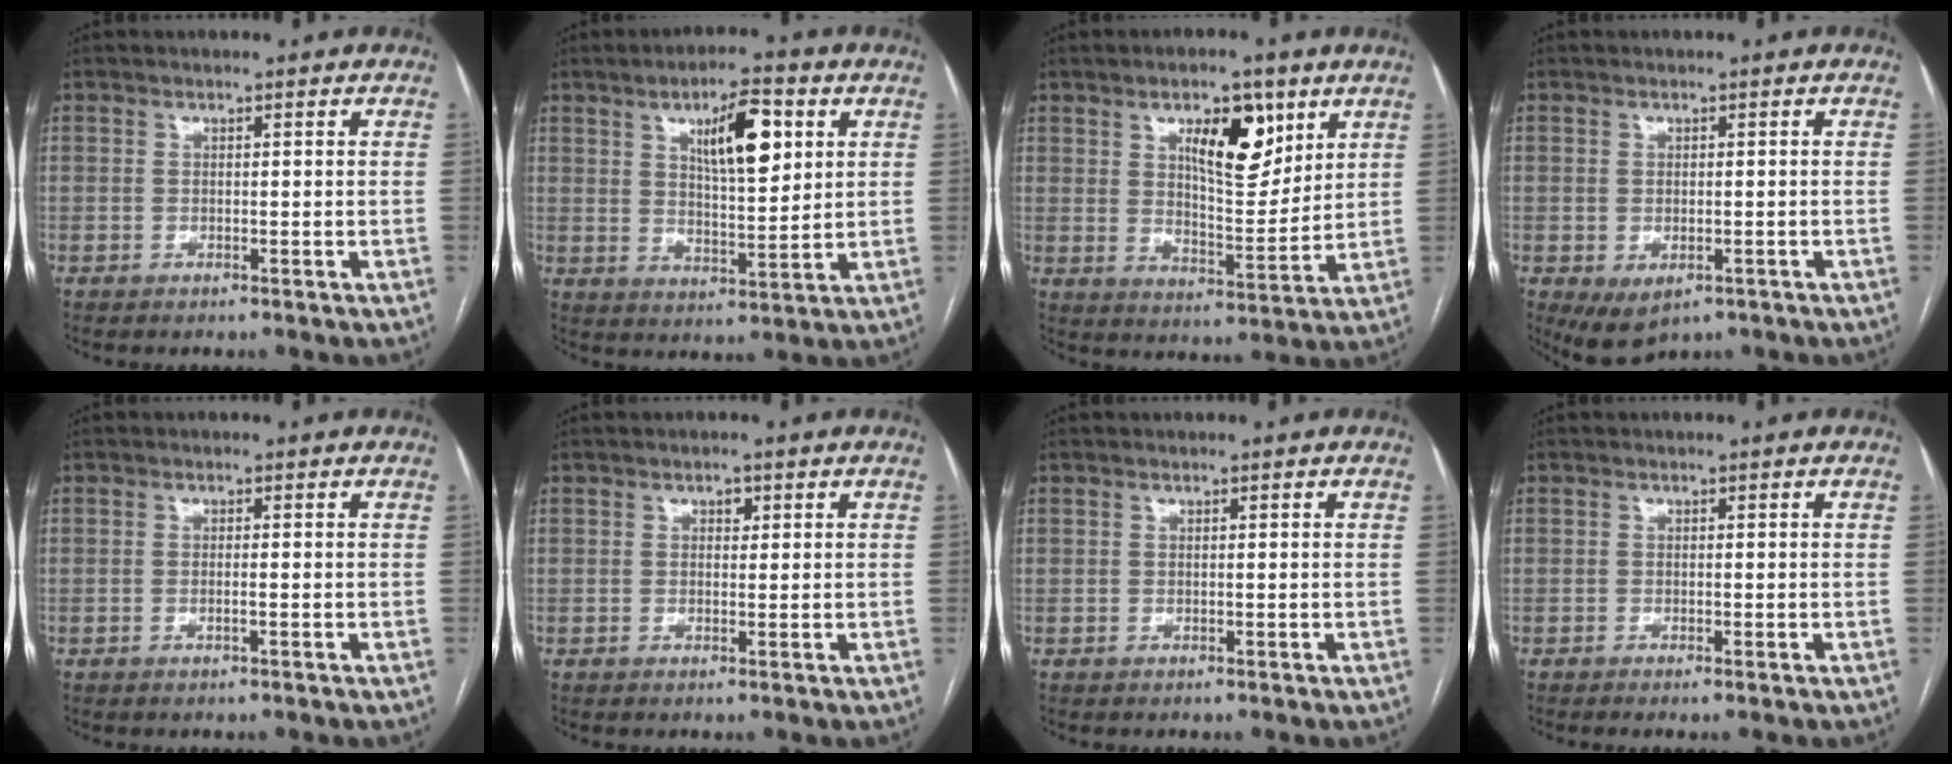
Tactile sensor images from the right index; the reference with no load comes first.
{"total": 10.4, "force": [4.1, 2.9, 9.1], "torque": [-0.150, 0.006, 0.071]}
{"total": 10.5, "force": [5.1, 3.8, 8.3], "torque": [-0.135, 0.001, 0.088]}
{"total": 4.7, "force": [-2.1, 2.7, 3.2], "torque": [-0.058, -0.008, -0.018]}
{"total": 0.6, "force": [-0.2, -0.1, 0.6], "torque": [-0.012, 0.000, -0.003]}
{"total": 1.3, "force": [0.7, 0.8, 0.7], "torque": [-0.009, 0.001, 0.009]}
{"total": 0.0}
{"total": 0.7, "force": [-0.4, -0.1, 0.6], "torque": [-0.012, -0.001, -0.008]}